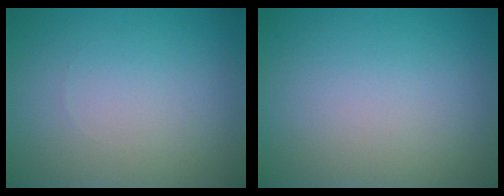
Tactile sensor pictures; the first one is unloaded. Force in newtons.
{"total": 0.0}